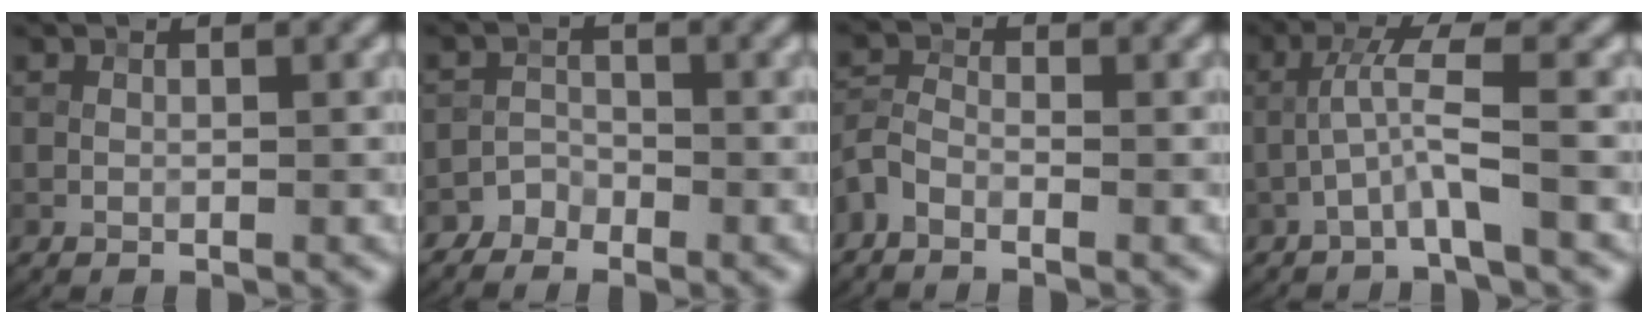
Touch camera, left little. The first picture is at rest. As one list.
[{"total": 2.1, "force": [-1.8, 0.9, -0.2], "torque": [0.009, 0.007, -0.034]}, {"total": 2.2, "force": [-1.6, 1.0, 1.2], "torque": [-0.029, 0.003, -0.044]}, {"total": 3.3, "force": [-1.2, -0.2, 3.0], "torque": [-0.069, 0.016, -0.030]}]